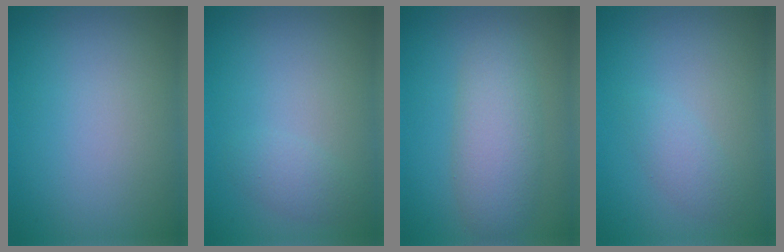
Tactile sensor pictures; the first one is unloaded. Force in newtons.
{"total": 1.5, "press": 1.5, "slide": 0.1}
{"total": 4.5, "press": 4.5, "slide": 0.4}
{"total": 1.5, "press": 1.5, "slide": 0.1}